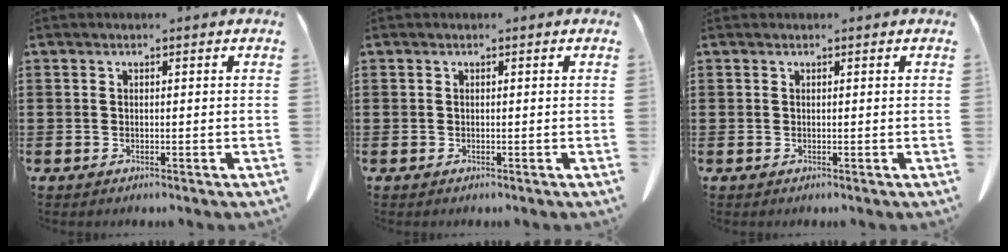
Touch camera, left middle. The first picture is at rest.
{"total": 0.0}
{"total": 0.0}